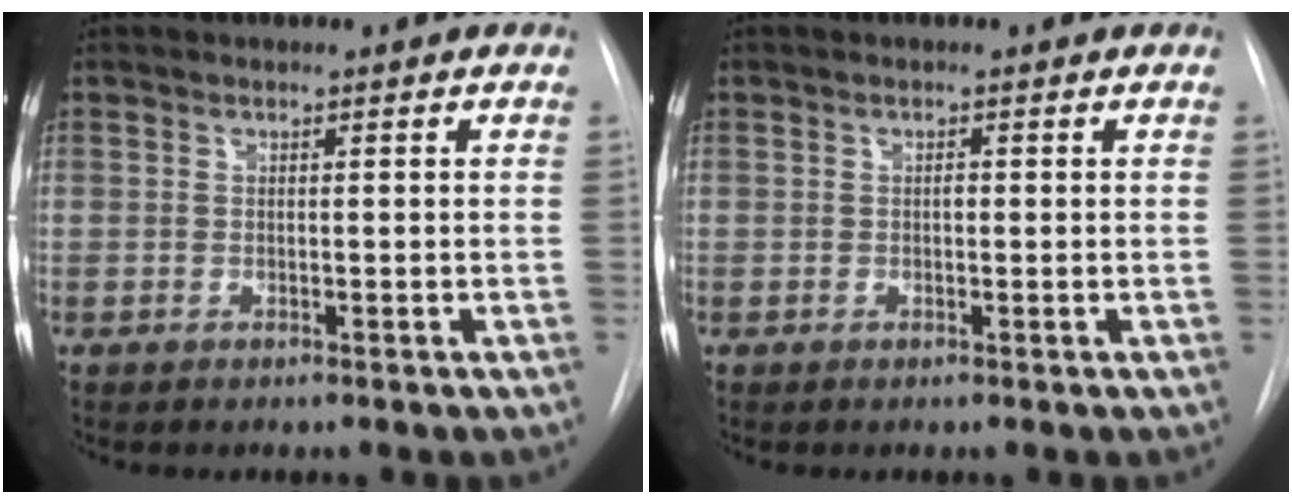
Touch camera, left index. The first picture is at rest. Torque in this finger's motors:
{"motor_torque": [0.01, 0.00, 0.00, 0.00]}